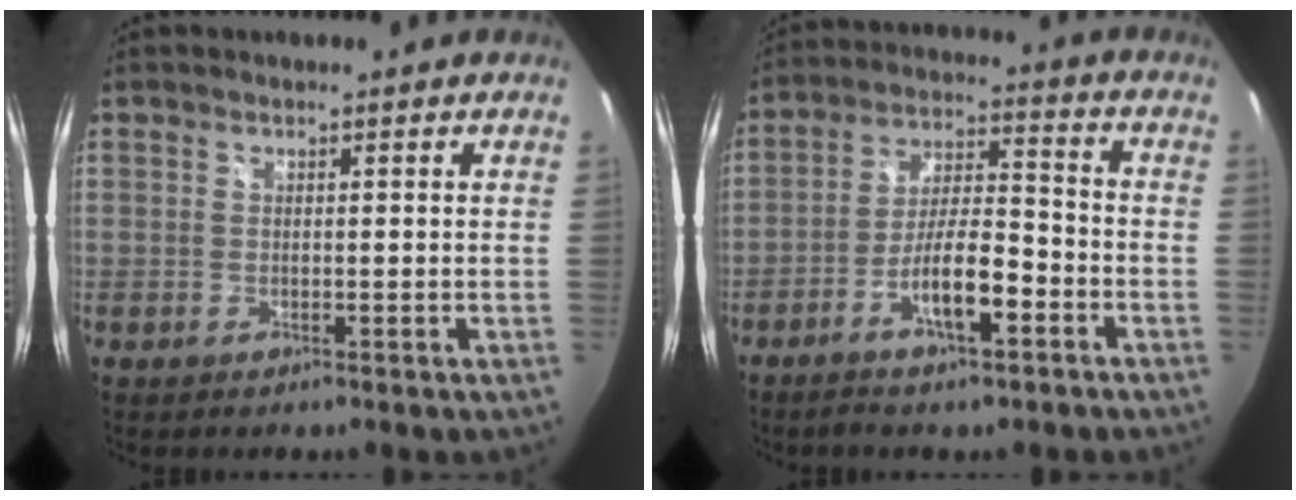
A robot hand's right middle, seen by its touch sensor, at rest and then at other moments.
{"total": 9.4, "force": [-5.1, 2.2, 7.5], "torque": [-0.147, 0.012, -0.086]}